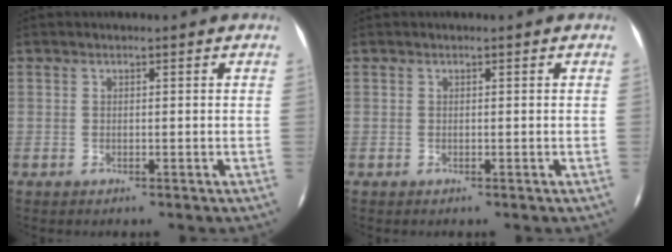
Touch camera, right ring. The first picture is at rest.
{"total": 0.0}